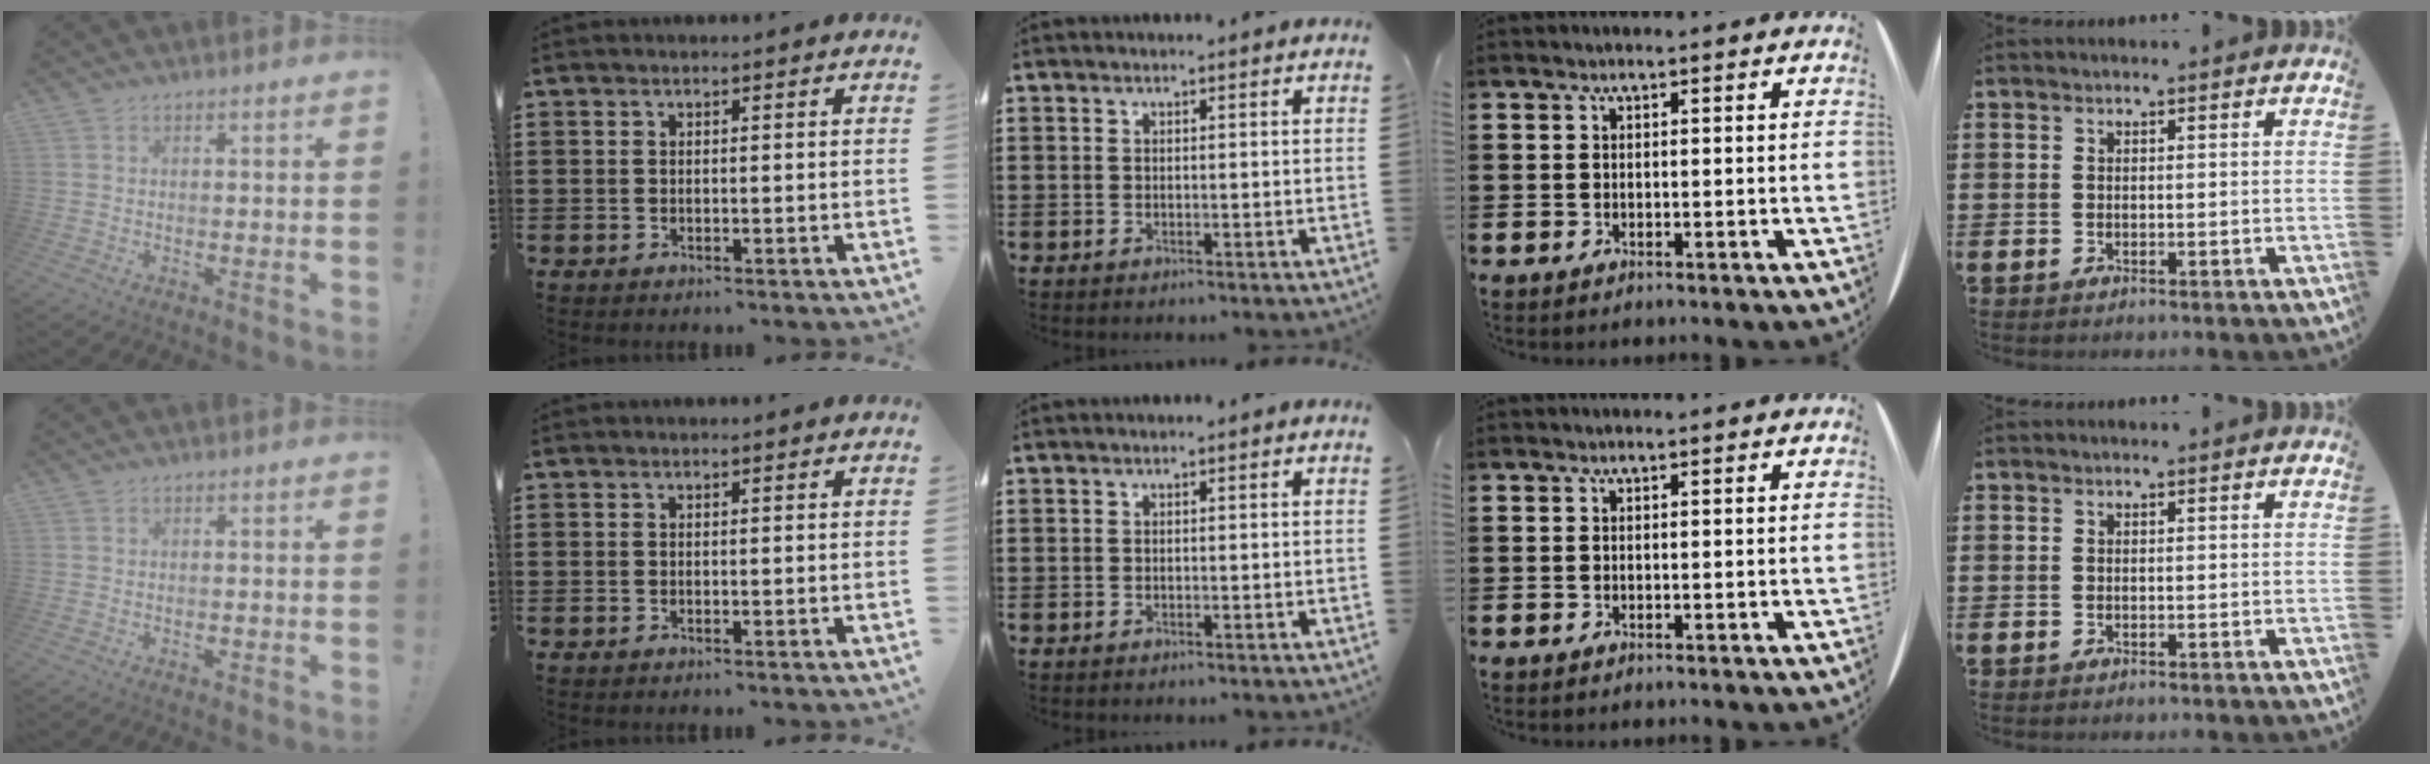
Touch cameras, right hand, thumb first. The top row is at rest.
{"thumb": {"total": 0.6, "force": [-0.5, 0.2, 0.2], "torque": [-0.002, 0.000, -0.010]}}